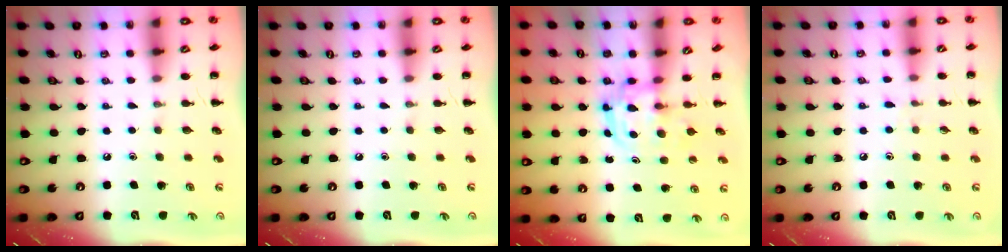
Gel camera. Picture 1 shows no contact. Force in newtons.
{"total": 0.0}
{"total": 3.0, "press": 3.0, "slide": 0.4}
{"total": 5.4, "press": 4.9, "slide": 2.3}